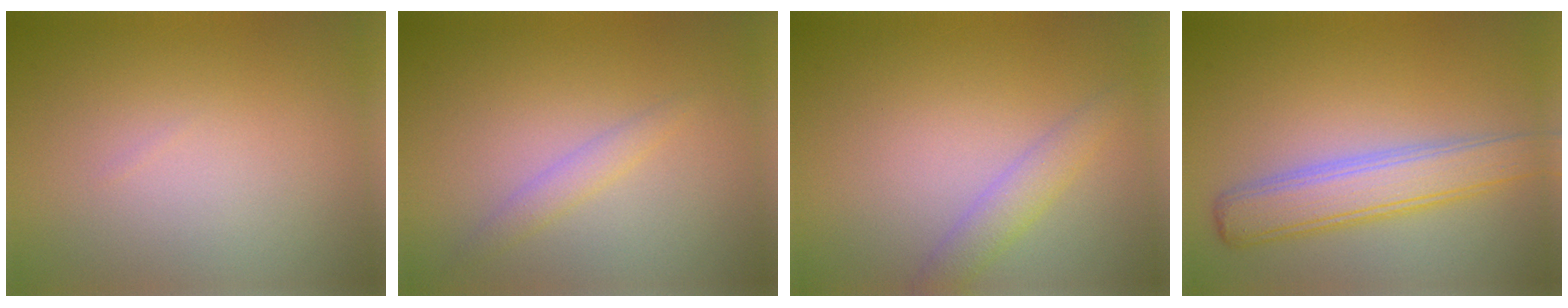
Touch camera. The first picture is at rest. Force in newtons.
{"total": 1.4, "press": 1.4, "slide": 0.1}
{"total": 2.1, "press": 2.1, "slide": 0.1}
{"total": 4.8, "press": 4.8, "slide": 0.4}